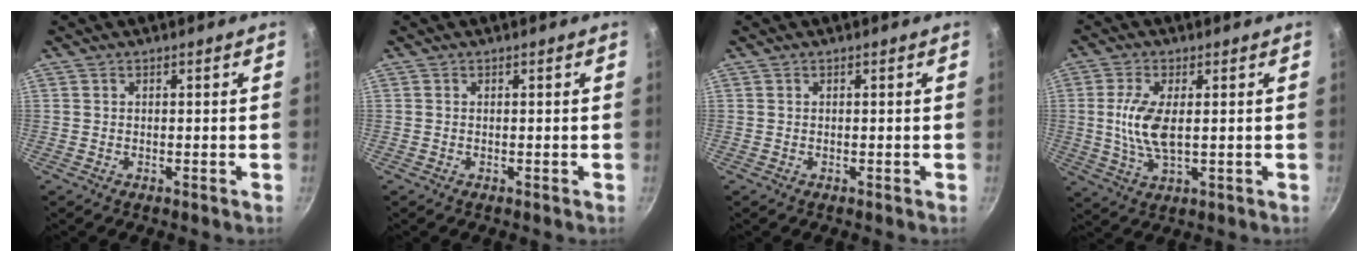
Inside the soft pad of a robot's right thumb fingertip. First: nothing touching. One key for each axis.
{"total": 0.0}
{"total": 0.0}
{"total": 8.3, "fx": 0.7, "fy": 3.6, "fz": 7.4, "tx": -0.154, "ty": -0.003, "tz": 0.013}